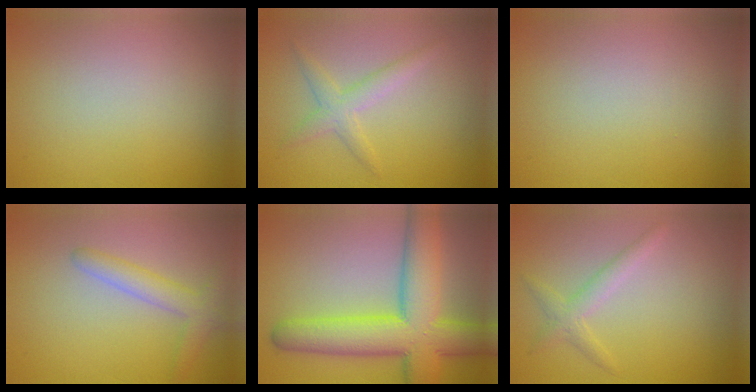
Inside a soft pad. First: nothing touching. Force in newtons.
{"total": 2.1, "press": 2.1, "slide": 0.1}
{"total": 0.0}
{"total": 2.1, "press": 2.1, "slide": 0.2}
{"total": 10.9, "press": 10.9, "slide": 0.2}
{"total": 1.8, "press": 1.8, "slide": 0.0}